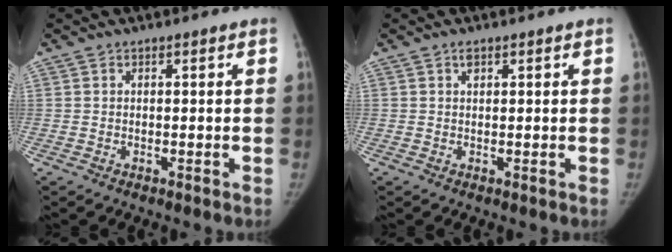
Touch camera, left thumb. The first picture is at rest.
{"total": 0.8, "force": [0.5, 0.4, 0.4], "torque": [0.000, -0.006, 0.007]}